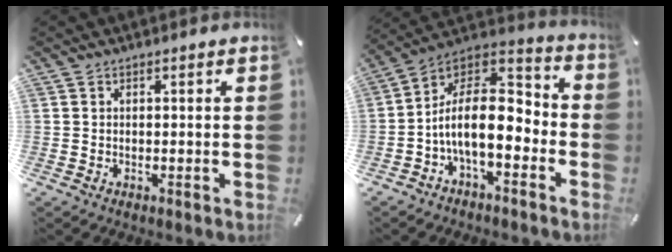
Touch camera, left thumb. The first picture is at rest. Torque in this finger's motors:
{"motor_torque": [1.92, 3.08, 0.73, 0.47, 0.20]}